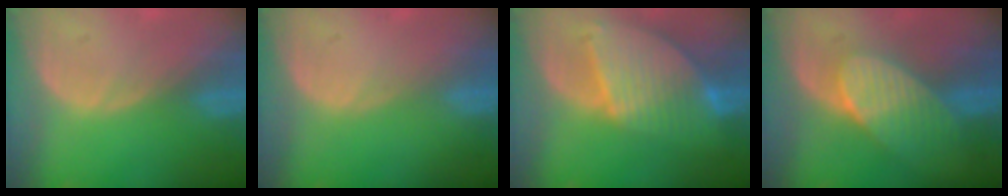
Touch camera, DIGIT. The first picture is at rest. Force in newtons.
{"total": 0.0}
{"total": 9.4, "press": 8.1, "slide": 4.9}
{"total": 7.4, "press": 6.7, "slide": 3.1}